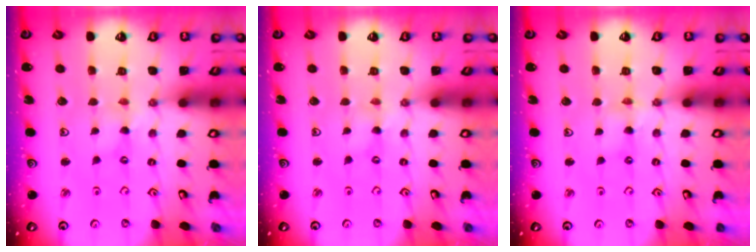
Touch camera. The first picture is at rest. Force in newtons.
{"total": 0.0}
{"total": 2.1, "press": 2.1, "slide": 0.3}